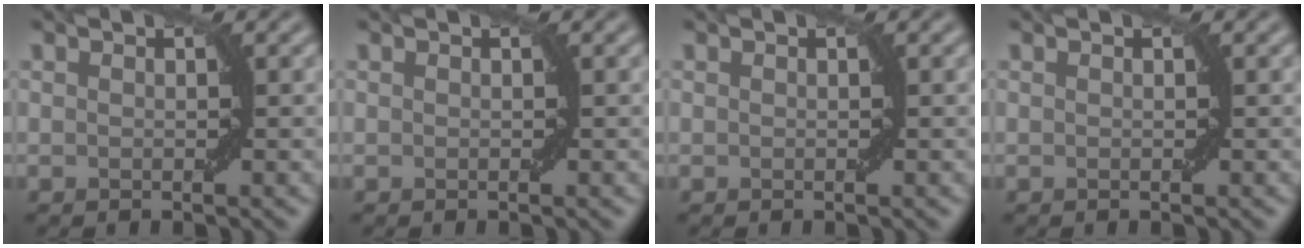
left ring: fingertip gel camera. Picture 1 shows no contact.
{"total": 0.0}
{"total": 0.0}
{"total": 0.0}